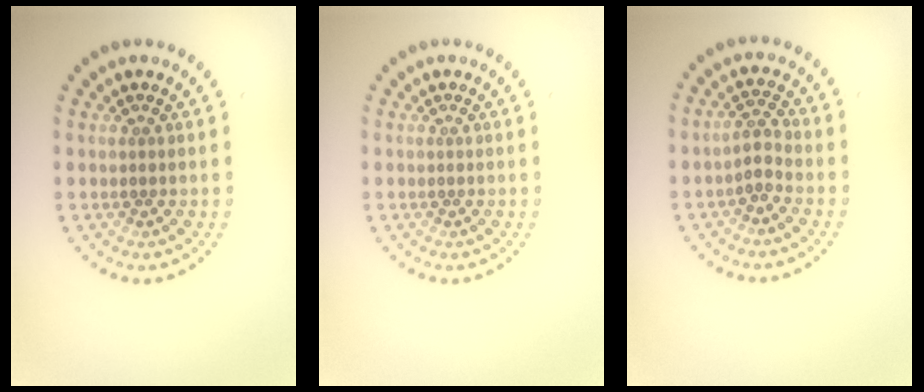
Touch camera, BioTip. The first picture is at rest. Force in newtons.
{"total": 0.0}
{"total": 1.8, "press": 1.3, "slide": 1.2}